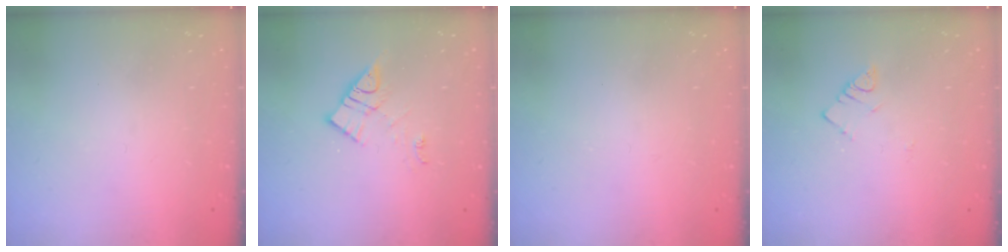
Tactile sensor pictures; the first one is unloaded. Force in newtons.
{"total": 10.8, "press": 10.8, "slide": 0.7}
{"total": 2.7, "press": 2.7, "slide": 0.3}
{"total": 3.3, "press": 3.3, "slide": 0.5}